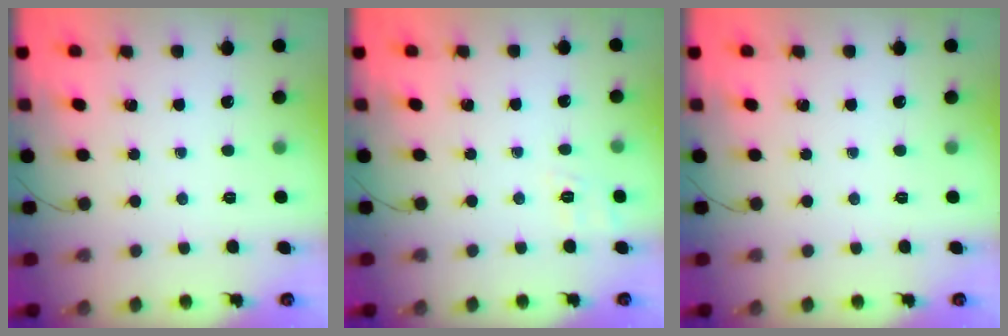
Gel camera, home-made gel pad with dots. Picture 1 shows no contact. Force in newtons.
{"total": 2.5, "press": 1.4, "slide": 2.0}
{"total": 0.0}